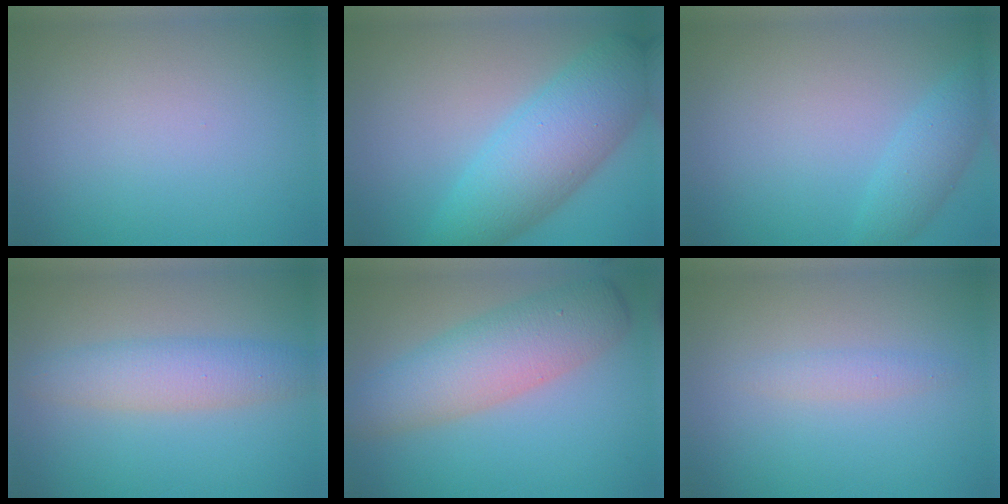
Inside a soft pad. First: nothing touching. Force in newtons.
{"total": 7.9, "press": 7.9, "slide": 0.2}
{"total": 2.6, "press": 2.6, "slide": 0.1}
{"total": 4.0, "press": 4.0, "slide": 0.0}
{"total": 6.4, "press": 6.3, "slide": 0.5}
{"total": 1.2, "press": 1.2, "slide": 0.0}